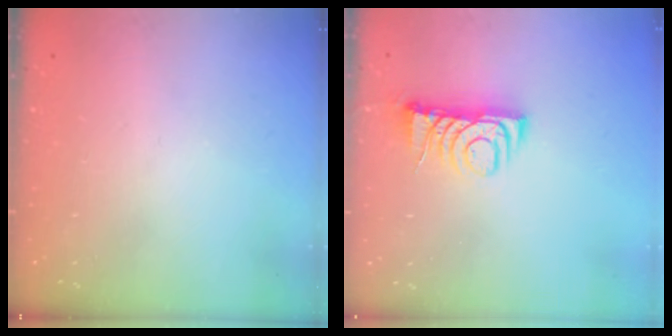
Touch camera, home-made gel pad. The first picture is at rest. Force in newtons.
{"total": 7.0, "press": 7.0, "slide": 0.7}